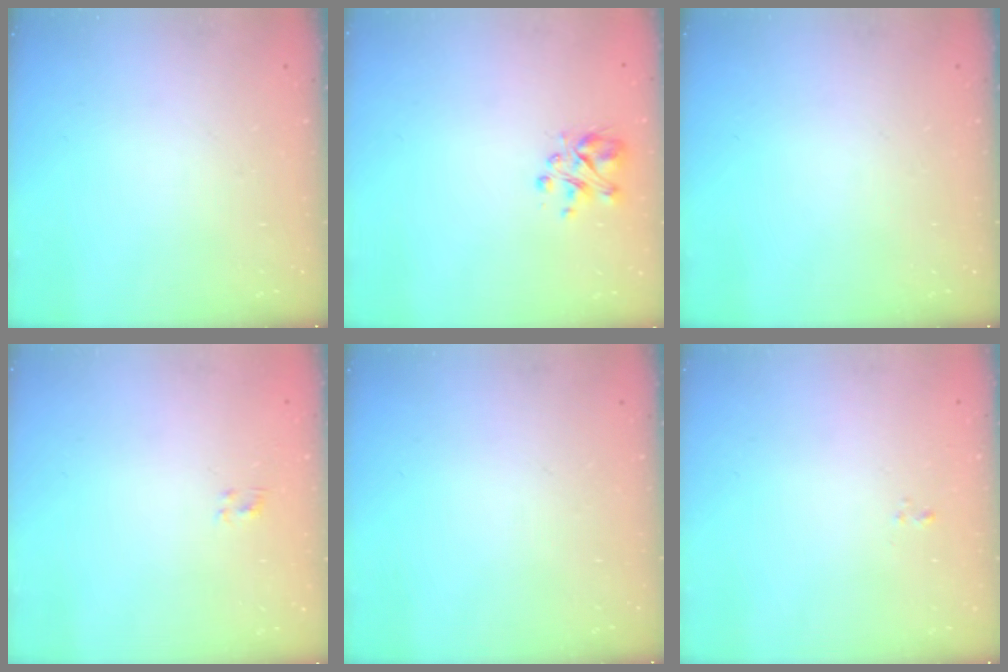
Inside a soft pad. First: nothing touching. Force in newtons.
{"total": 3.2, "press": 3.1, "slide": 0.8}
{"total": 0.0}
{"total": 0.5, "press": 0.3, "slide": 0.4}
{"total": 0.0}
{"total": 0.6, "press": 0.2, "slide": 0.5}